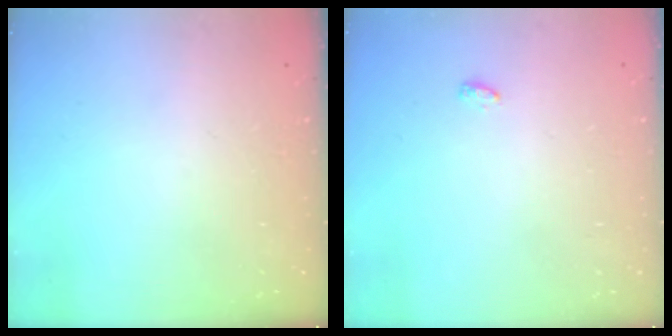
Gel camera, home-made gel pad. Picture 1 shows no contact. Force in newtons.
{"total": 6.5, "press": 3.1, "slide": 5.7}